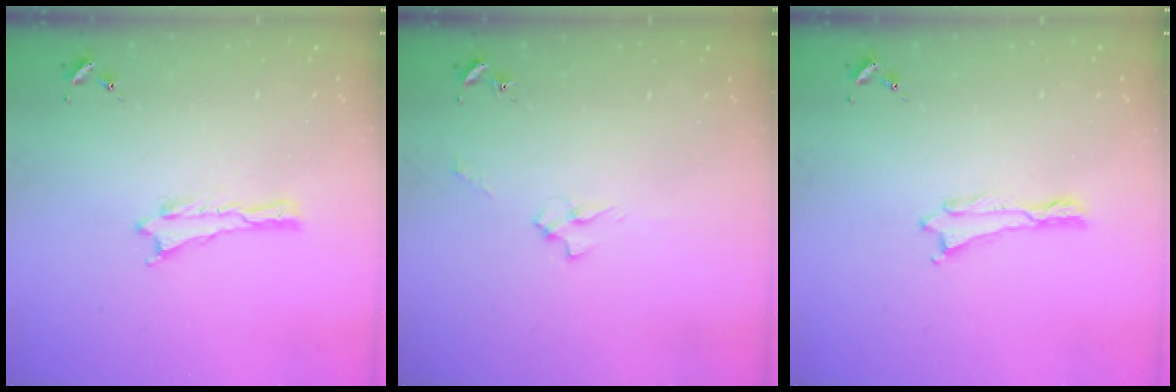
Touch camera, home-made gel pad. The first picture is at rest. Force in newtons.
{"total": 2.4, "press": 2.4, "slide": 0.4}
{"total": 0.0}